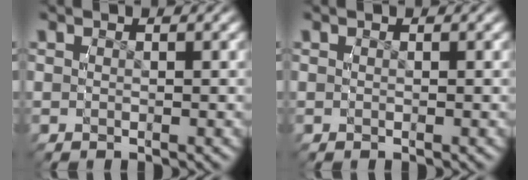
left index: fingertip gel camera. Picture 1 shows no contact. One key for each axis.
{"total": 0.0}